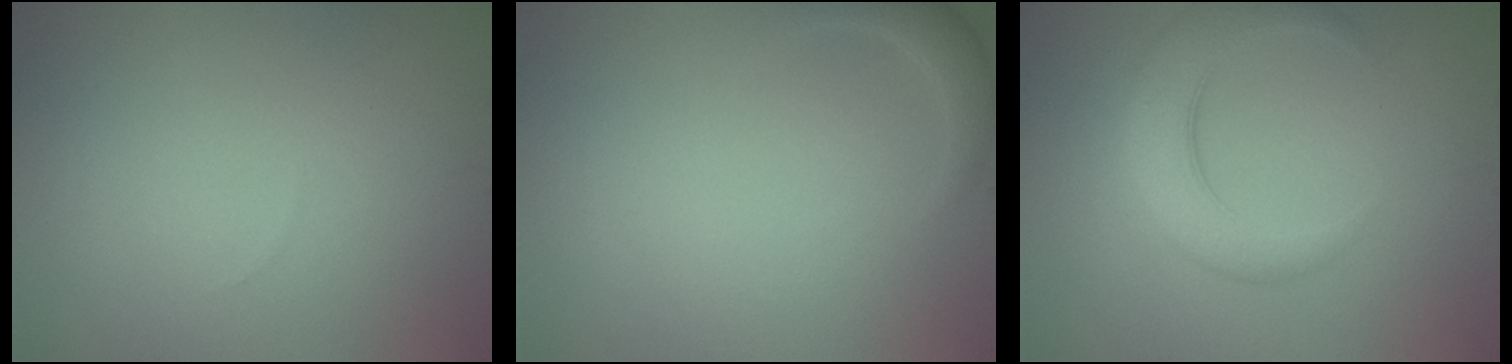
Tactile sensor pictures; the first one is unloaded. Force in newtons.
{"total": 1.5, "press": 1.5, "slide": 0.0}
{"total": 5.9, "press": 5.9, "slide": 0.3}